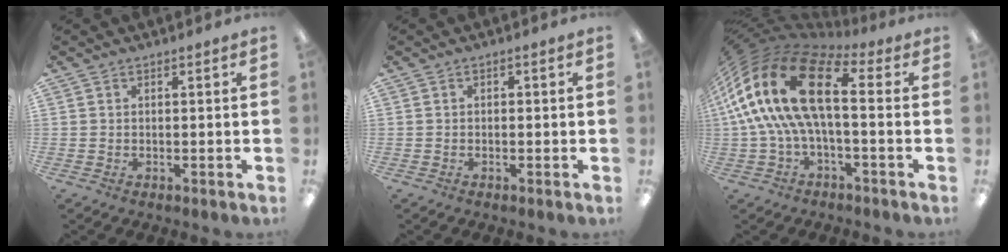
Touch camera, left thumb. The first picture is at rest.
{"total": 0.8, "force": [-0.6, 0.5, 0.3], "torque": [-0.006, 0.005, -0.013]}
{"total": 21.1, "force": [3.2, 9.9, 18.4], "torque": [-0.395, -0.009, 0.056]}